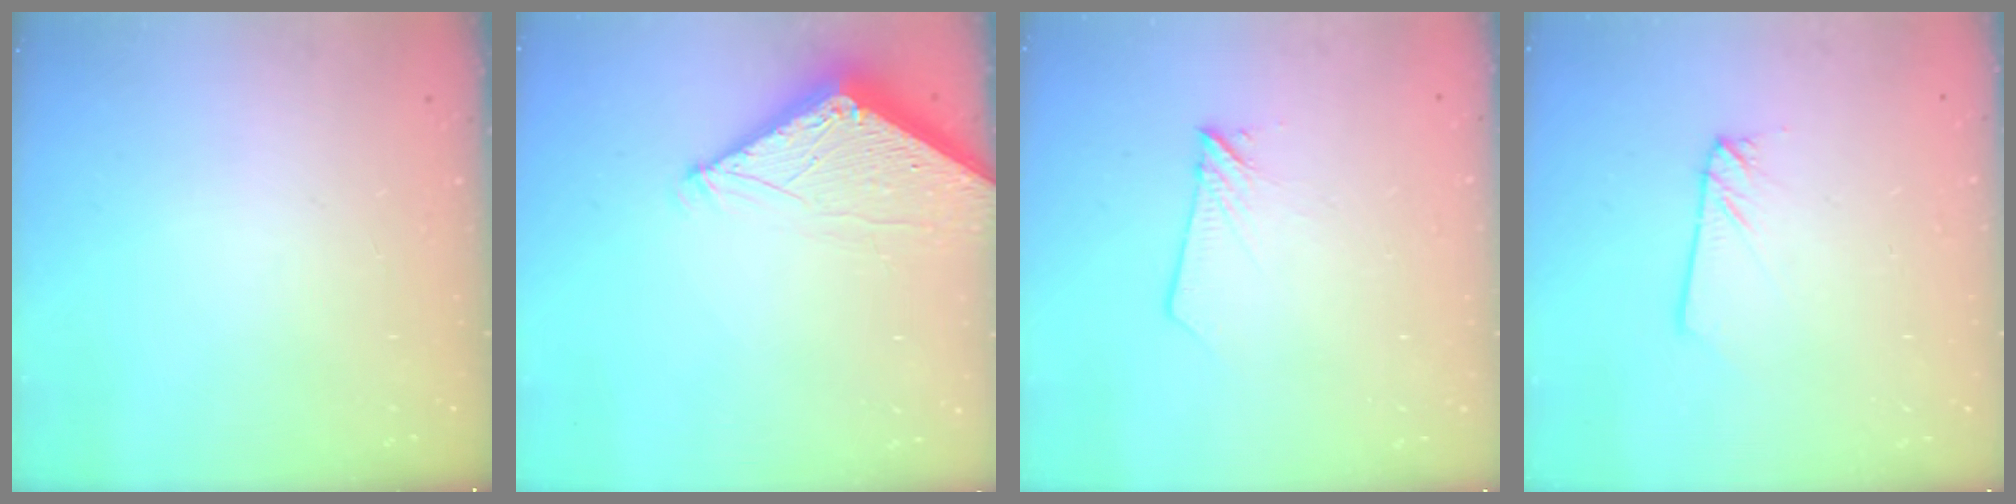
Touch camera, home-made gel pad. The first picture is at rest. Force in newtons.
{"total": 5.7, "press": 5.7, "slide": 0.7}
{"total": 6.4, "press": 6.4, "slide": 0.6}
{"total": 2.2, "press": 2.2, "slide": 0.2}